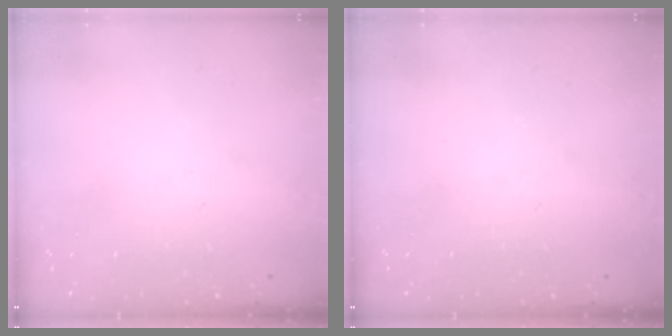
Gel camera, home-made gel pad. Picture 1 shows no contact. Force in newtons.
{"total": 0.0}